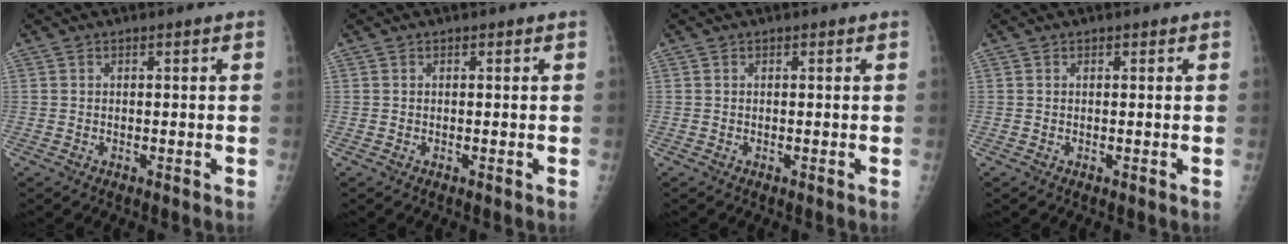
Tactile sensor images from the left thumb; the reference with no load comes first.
{"total": 0.0}
{"total": 0.0}
{"total": 0.0}